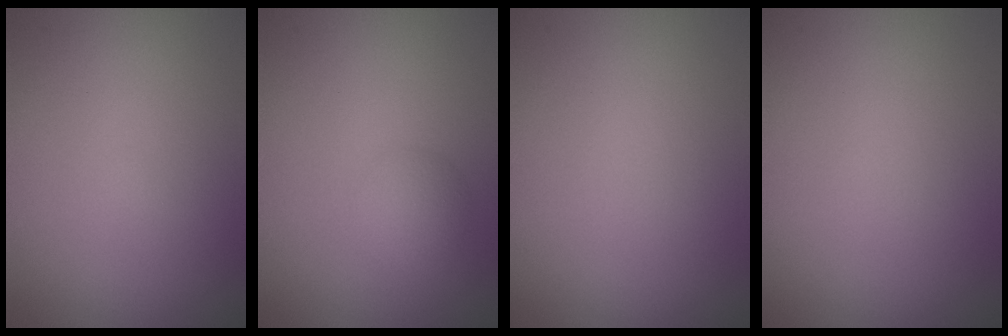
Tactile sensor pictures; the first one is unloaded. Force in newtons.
{"total": 2.0, "press": 2.0, "slide": 0.0}
{"total": 0.0}
{"total": 0.0}